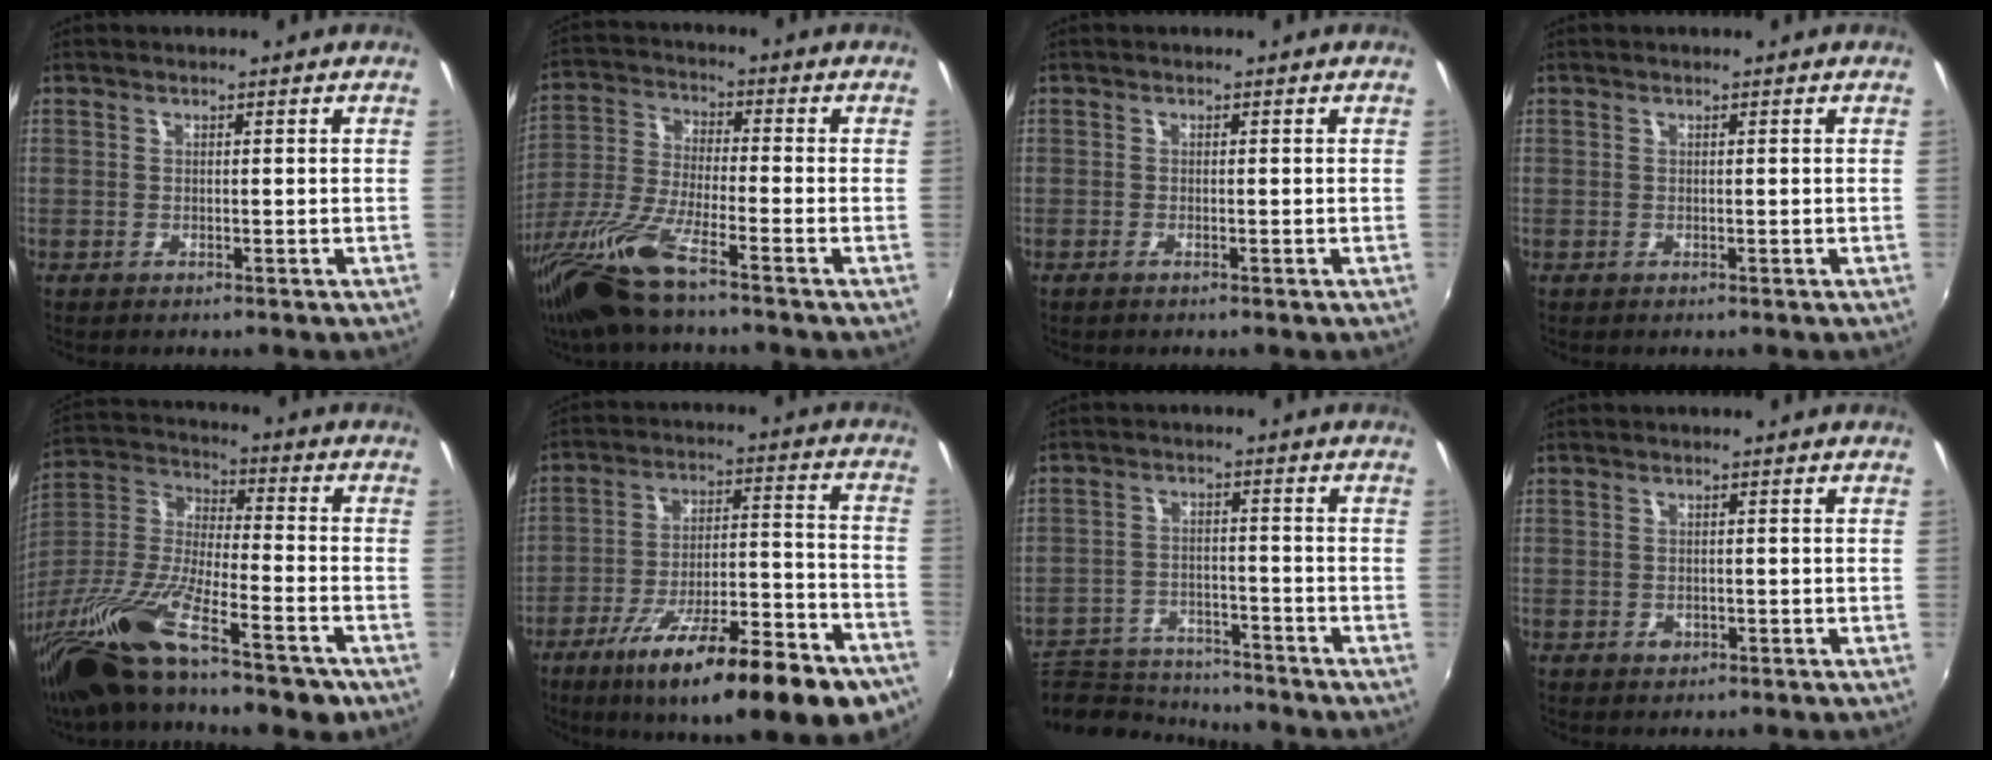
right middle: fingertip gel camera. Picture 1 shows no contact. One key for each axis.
{"total": 13.8, "fx": -9.9, "fy": 1.5, "fz": 9.5, "tx": -0.210, "ty": -0.032, "tz": -0.196}
{"total": 0.7, "fx": -0.5, "fy": 0.0, "fz": 0.5, "tx": -0.010, "ty": -0.002, "tz": -0.012}
{"total": 0.0}
{"total": 23.9, "fx": -16.3, "fy": 5.8, "fz": 16.4, "tx": -0.322, "ty": -0.044, "tz": -0.291}
{"total": 25.1, "fx": -16.9, "fy": 5.6, "fz": 17.7, "tx": -0.277, "ty": -0.043, "tz": -0.246}
{"total": 11.2, "fx": -10.4, "fy": 3.5, "fz": 2.3, "tx": -0.066, "ty": 0.011, "tz": -0.162}
{"total": 1.4, "fx": -0.6, "fy": 1.1, "fz": 0.5, "tx": -0.007, "ty": -0.002, "tz": -0.008}